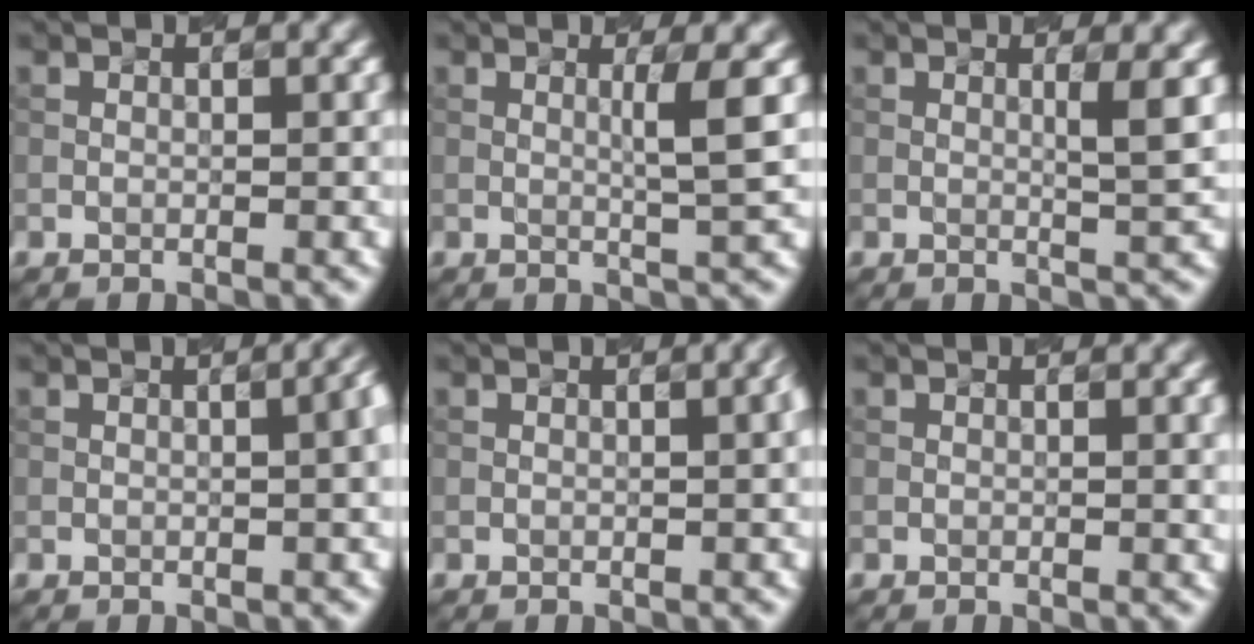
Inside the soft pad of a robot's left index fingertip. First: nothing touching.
{"total": 2.7, "force": [0.3, 0.1, 2.7], "torque": [-0.046, -0.002, 0.010]}
{"total": 2.3, "force": [0.4, 0.3, 2.3], "torque": [-0.032, -0.001, 0.009]}
{"total": 4.5, "force": [0.5, 2.0, 4.0], "torque": [-0.012, 0.030, -0.003]}
{"total": 2.6, "force": [0.4, 1.0, 2.4], "torque": [-0.013, 0.014, 0.000]}
{"total": 1.7, "force": [0.3, 0.5, 1.6], "torque": [-0.013, 0.007, 0.005]}